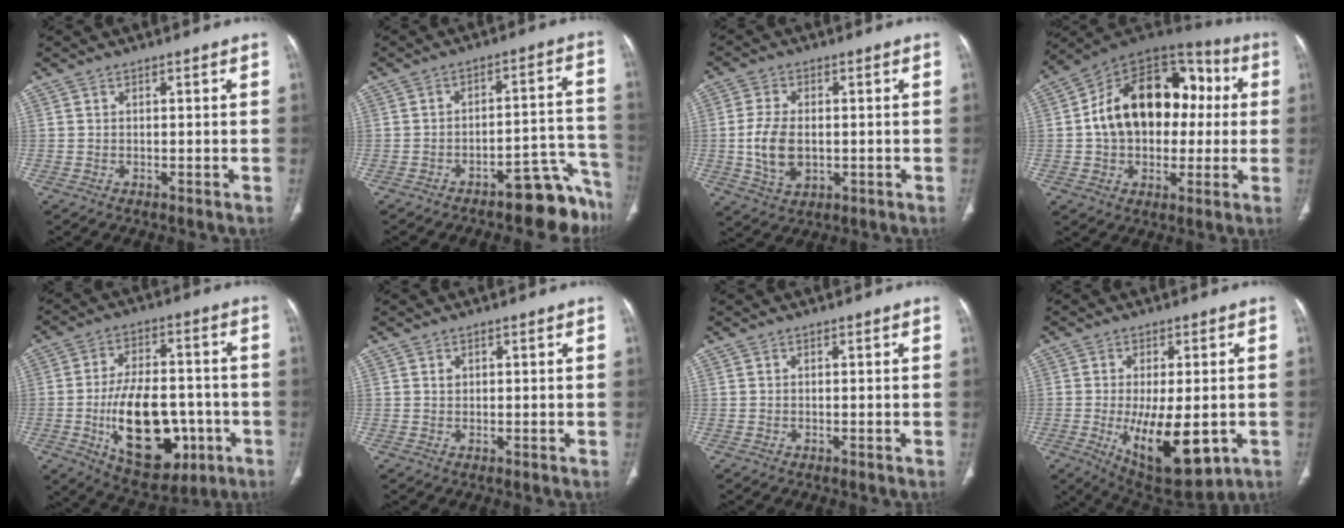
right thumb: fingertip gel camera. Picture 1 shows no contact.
{"total": 11.0, "force": [-8.8, 3.6, 5.5], "torque": [-0.019, 0.106, -0.124]}
{"total": 8.5, "force": [-0.7, 5.4, 6.5], "torque": [-0.125, -0.002, -0.006]}
{"total": 23.1, "force": [1.7, 15.6, 16.9], "torque": [-0.241, 0.040, 0.025]}
{"total": 19.8, "force": [-5.2, 11.2, 15.4], "torque": [-0.218, 0.021, -0.062]}
{"total": 0.8, "force": [0.4, 0.7, 0.4], "torque": [-0.003, -0.001, 0.008]}
{"total": 0.0}
{"total": 15.5, "force": [-3.7, 6.6, 13.5], "torque": [-0.208, -0.018, -0.034]}